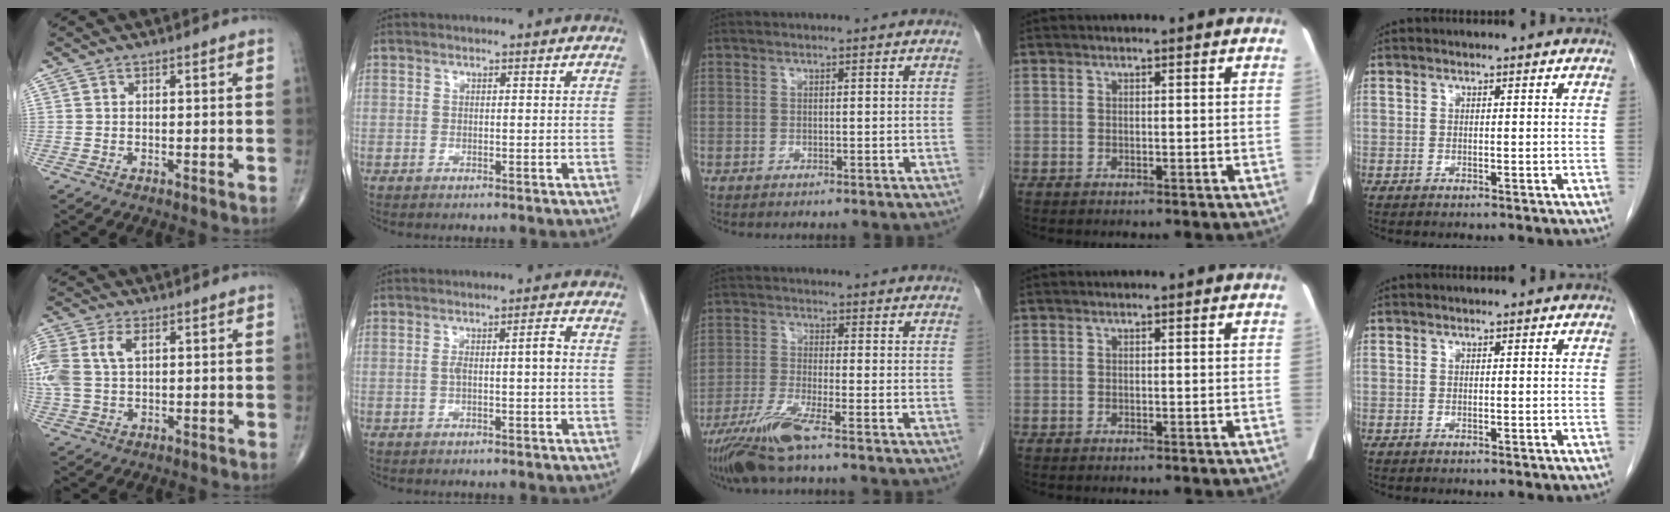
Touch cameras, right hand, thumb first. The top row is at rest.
{"thumb": {"total": 11.7, "force": [2.8, 7.3, 8.8], "torque": [-0.245, 0.014, 0.058]}, "index": {"total": 3.0, "force": [-0.1, 0.2, 3.0], "torque": [-0.053, 0.009, -0.001]}, "middle": {"total": 7.8, "force": [-5.3, -0.3, 5.7], "torque": [-0.116, -0.025, -0.105]}}